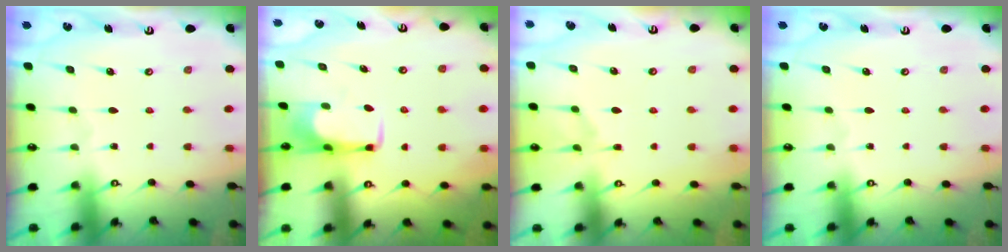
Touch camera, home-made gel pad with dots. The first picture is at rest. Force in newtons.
{"total": 1.6, "press": 1.5, "slide": 0.5}
{"total": 2.2, "press": 1.8, "slide": 1.3}
{"total": 0.0}